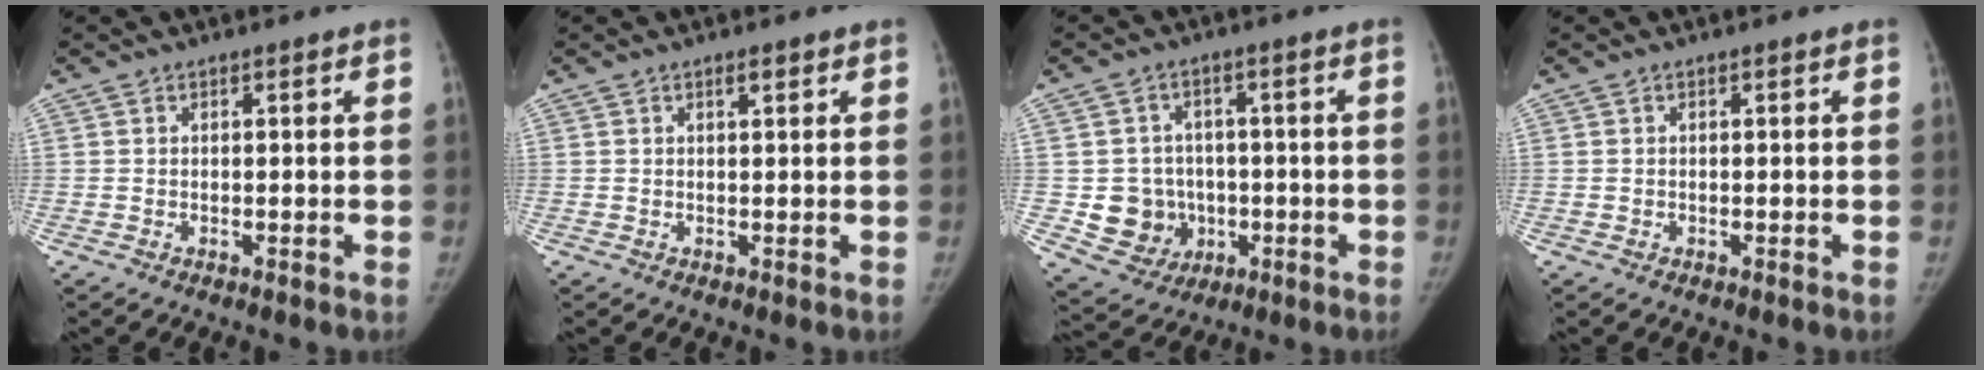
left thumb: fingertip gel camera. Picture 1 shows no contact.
{"total": 1.1, "force": [0.7, 0.4, 0.8], "torque": [-0.011, -0.002, 0.011]}
{"total": 8.9, "force": [-1.3, 8.3, 2.9], "torque": [-0.015, 0.009, -0.007]}
{"total": 0.0}